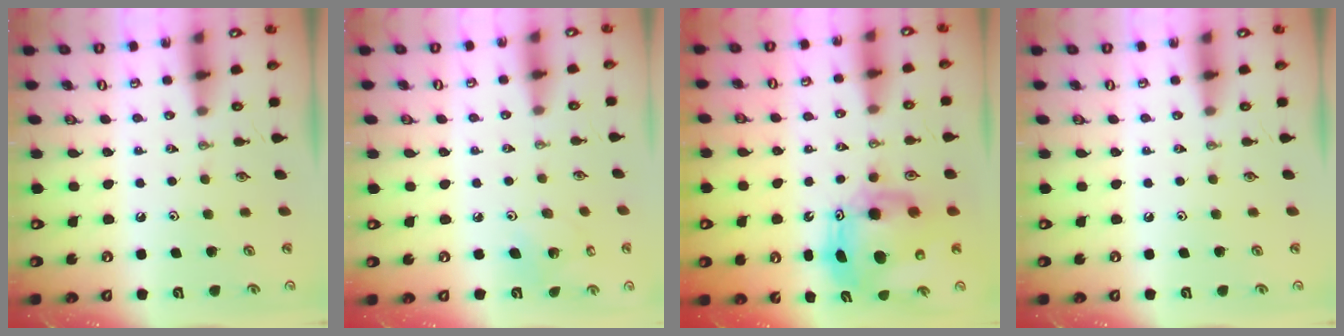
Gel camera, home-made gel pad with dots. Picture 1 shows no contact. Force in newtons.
{"total": 4.4, "press": 4.4, "slide": 0.2}
{"total": 12.6, "press": 12.5, "slide": 1.3}
{"total": 0.0}